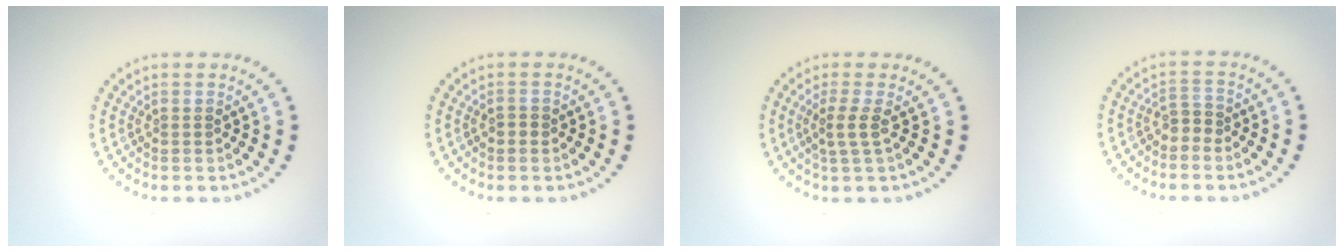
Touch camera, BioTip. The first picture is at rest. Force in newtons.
{"total": 0.8, "press": 0.8, "slide": 0.2}
{"total": 1.9, "press": 1.4, "slide": 1.3}
{"total": 1.4, "press": 1.1, "slide": 1.0}